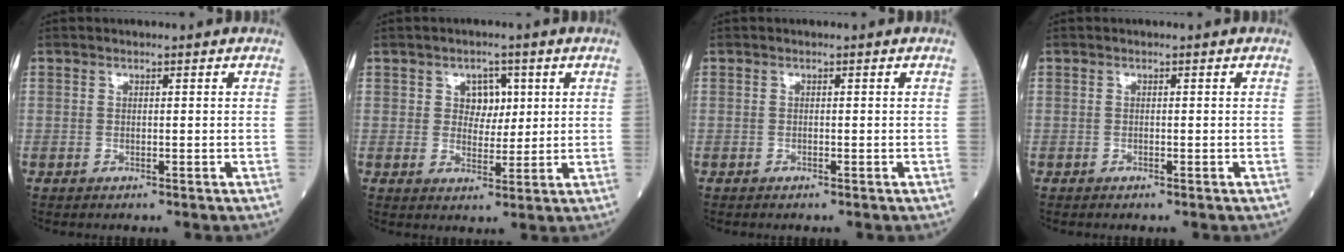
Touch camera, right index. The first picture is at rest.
{"total": 4.0, "force": [1.2, 3.1, 2.1], "torque": [-0.019, 0.006, 0.019]}
{"total": 0.5, "force": [-0.4, 0.1, 0.3], "torque": [-0.007, -0.001, -0.007]}
{"total": 0.6, "force": [-0.5, 0.1, 0.3], "torque": [-0.007, -0.001, -0.007]}